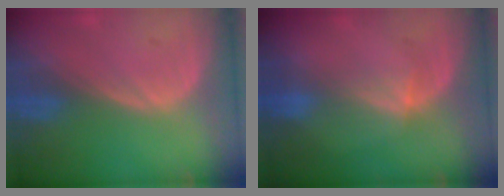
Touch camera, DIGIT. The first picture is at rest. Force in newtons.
{"total": 2.7, "press": 2.4, "slide": 1.2}